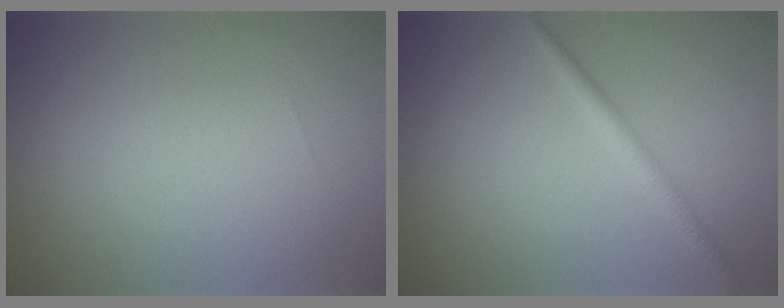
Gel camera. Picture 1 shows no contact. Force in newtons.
{"total": 1.7, "press": 1.7, "slide": 0.1}